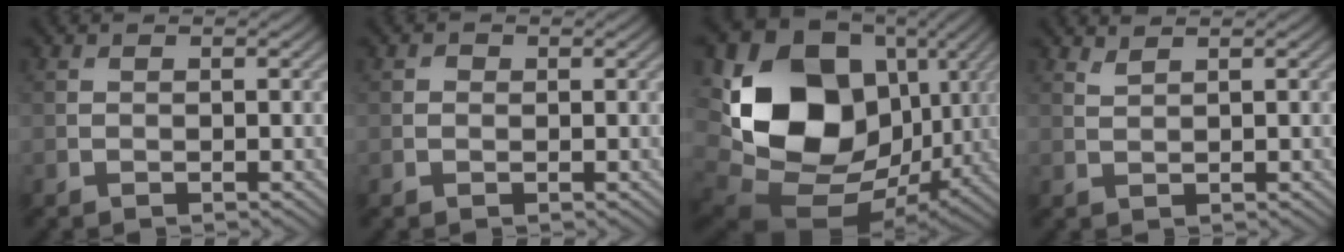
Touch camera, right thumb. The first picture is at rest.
{"total": 0.5, "force": [0.1, 0.5, 0.2], "torque": [0.000, -0.003, -0.001]}
{"total": 18.1, "force": [2.1, 14.1, 11.2], "torque": [-0.238, -0.026, 0.047]}
{"total": 1.2, "force": [1.1, 0.1, 0.5], "torque": [-0.013, 0.004, 0.024]}